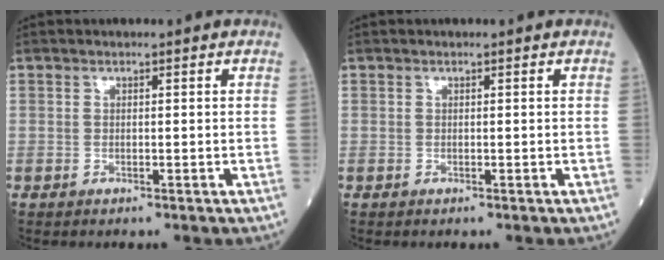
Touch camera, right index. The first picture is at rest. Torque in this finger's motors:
{"motor_torque": [-0.02, 0.06, -0.10, -0.01]}